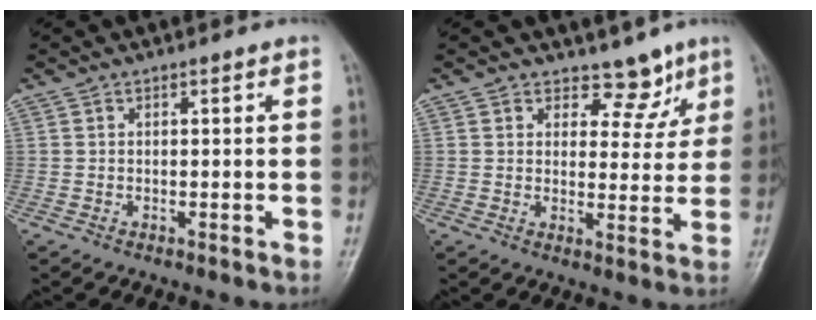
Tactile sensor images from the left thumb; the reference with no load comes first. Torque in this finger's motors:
{"motor_torque": [-0.07, 0.09, -0.24, 0.03, 0.10]}